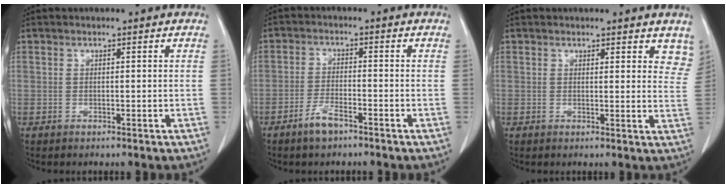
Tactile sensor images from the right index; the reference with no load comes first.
{"total": 3.7, "force": [-2.7, 0.9, 2.4], "torque": [-0.051, 0.000, -0.050]}
{"total": 6.7, "force": [5.7, 2.2, 2.7], "torque": [-0.007, -0.019, 0.049]}